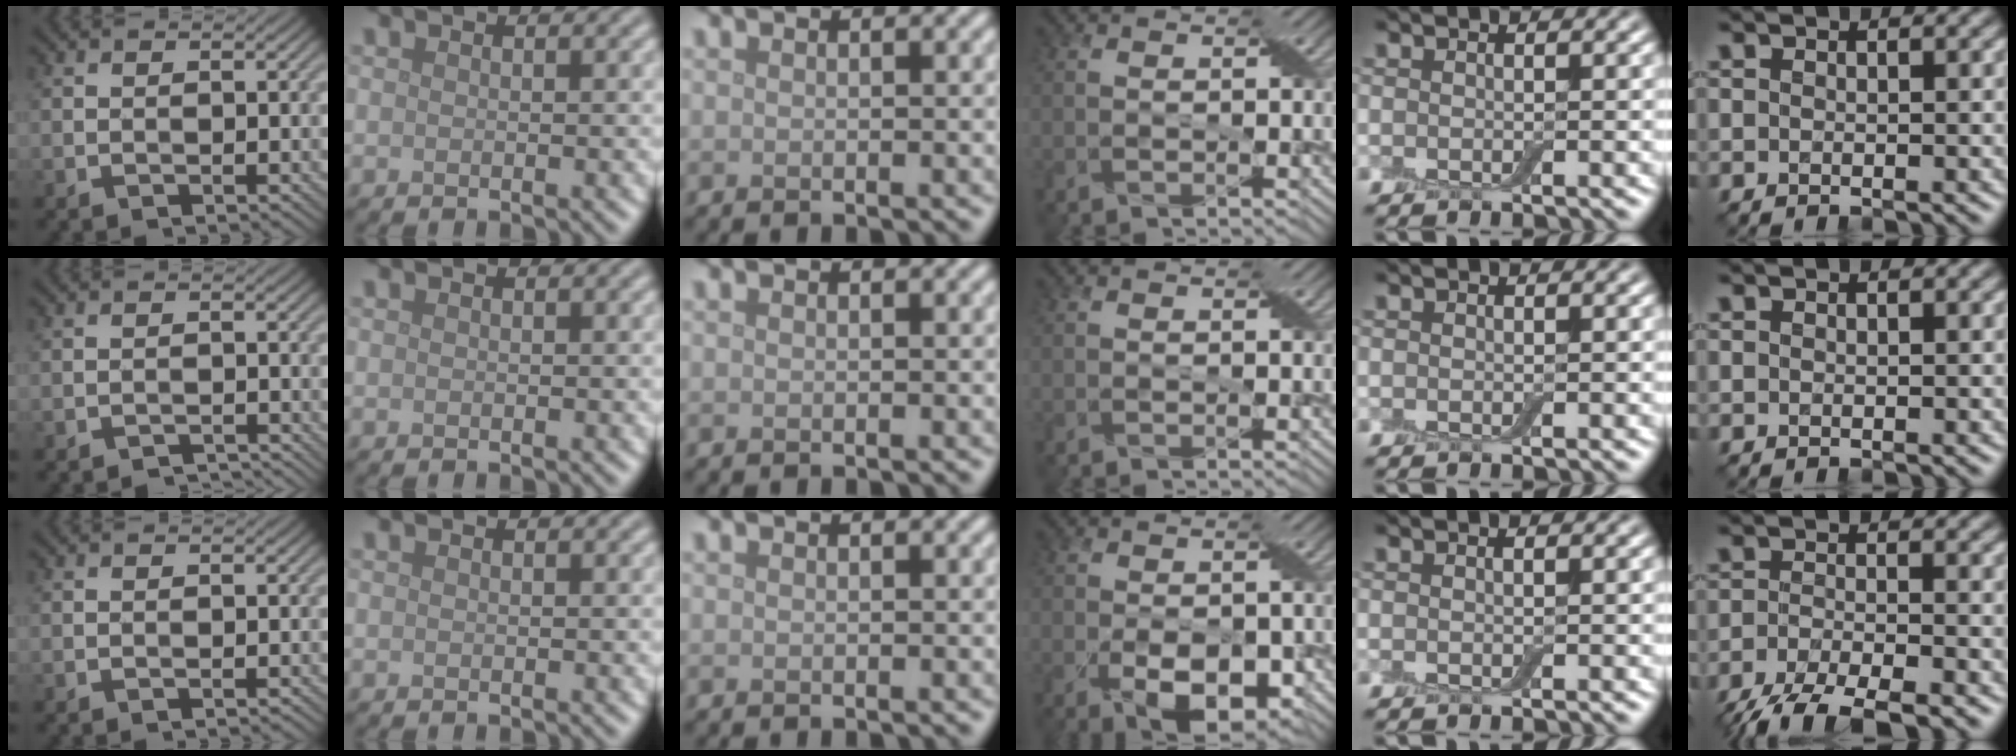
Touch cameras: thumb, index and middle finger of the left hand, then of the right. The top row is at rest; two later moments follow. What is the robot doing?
{"motion": "peel", "object": "adhesive wrap"}